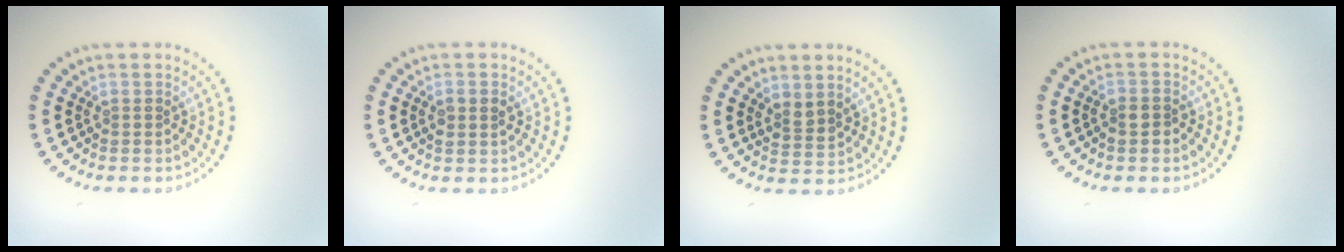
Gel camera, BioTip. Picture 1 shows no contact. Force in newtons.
{"total": 1.5, "press": 1.4, "slide": 0.3}
{"total": 1.6, "press": 1.3, "slide": 0.9}
{"total": 1.5, "press": 1.3, "slide": 0.6}